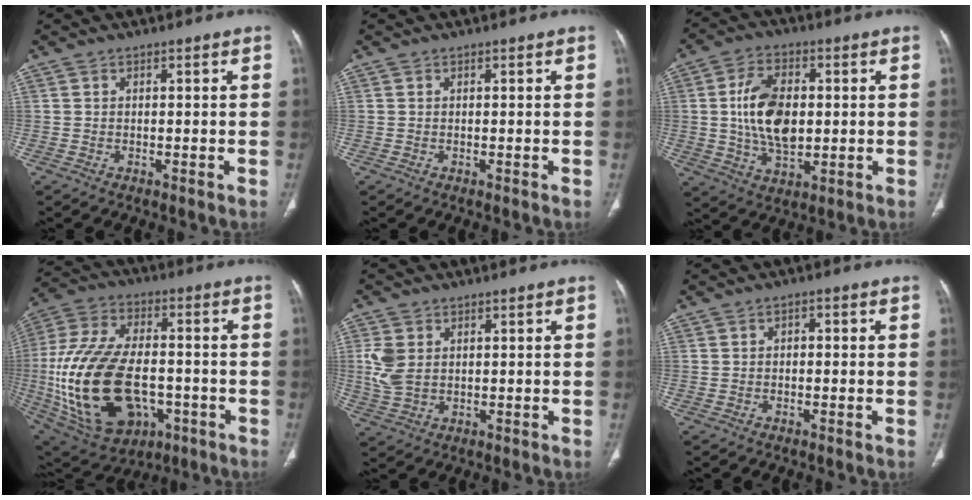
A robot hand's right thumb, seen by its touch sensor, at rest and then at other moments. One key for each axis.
{"total": 0.0}
{"total": 12.8, "fx": 0.7, "fy": 7.7, "fz": 10.2, "tx": -0.173, "ty": 0.000, "tz": 0.019}
{"total": 27.7, "fx": -5.0, "fy": 16.7, "fz": 21.5, "tx": -0.442, "ty": 0.008, "tz": -0.058}
{"total": 5.8, "fx": 1.2, "fy": 4.2, "fz": 3.9, "tx": -0.086, "ty": -0.002, "tz": 0.032}
{"total": 1.4, "fx": 0.0, "fy": 0.9, "fz": 1.0, "tx": -0.009, "ty": 0.006, "tz": -0.004}